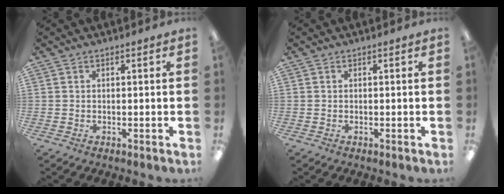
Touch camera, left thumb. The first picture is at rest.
{"total": 0.0}